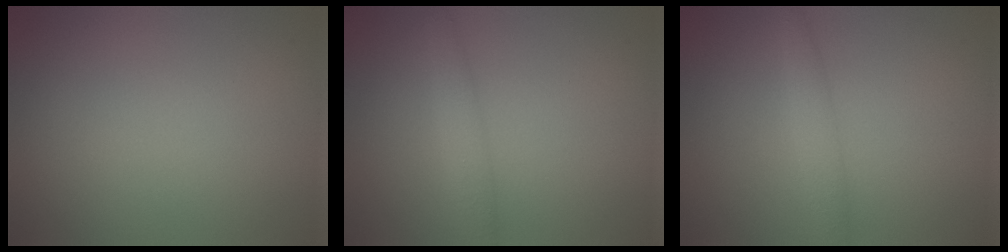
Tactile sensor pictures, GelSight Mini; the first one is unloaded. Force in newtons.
{"total": 1.8, "press": 1.8, "slide": 0.1}
{"total": 1.7, "press": 1.7, "slide": 0.0}